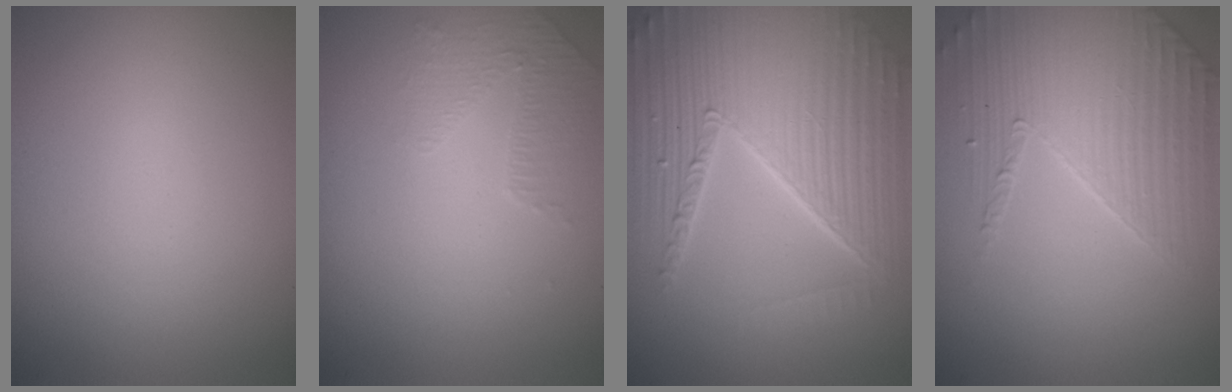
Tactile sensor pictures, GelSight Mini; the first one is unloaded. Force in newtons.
{"total": 1.4, "press": 0.8, "slide": 1.1}
{"total": 10.2, "press": 6.5, "slide": 7.9}
{"total": 3.7, "press": 3.7, "slide": 0.7}